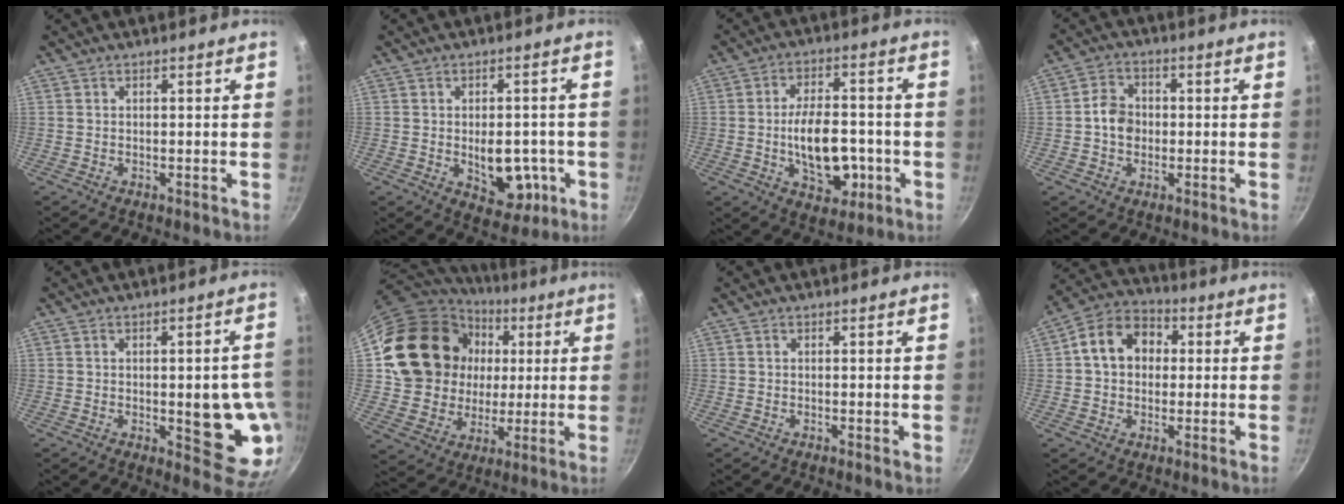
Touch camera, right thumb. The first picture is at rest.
{"total": 10.0, "force": [-2.0, 6.2, 7.5], "torque": [-0.064, 0.000, -0.016]}
{"total": 13.7, "force": [-2.6, 8.0, 10.8], "torque": [-0.141, 0.016, -0.033]}
{"total": 5.6, "force": [-0.4, 4.6, 3.0], "torque": [-0.029, 0.015, -0.015]}
{"total": 13.0, "force": [-1.4, 5.2, 11.9], "torque": [-0.106, -0.007, -0.012]}
{"total": 23.2, "force": [5.4, 19.8, 10.9], "torque": [-0.192, 0.022, 0.106]}
{"total": 0.6, "force": [0.2, 0.2, 0.5], "torque": [-0.007, 0.000, 0.002]}
{"total": 11.3, "force": [1.6, 8.9, 6.7], "torque": [-0.081, 0.026, 0.006]}